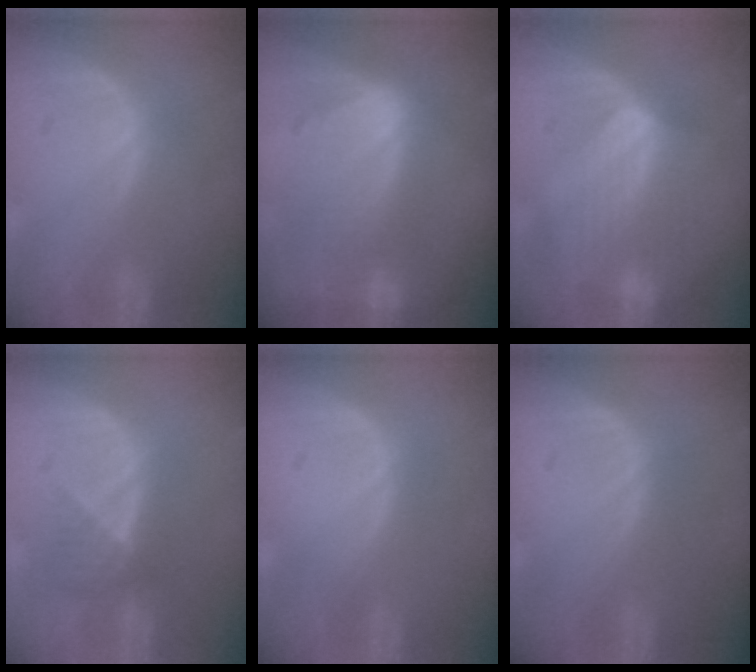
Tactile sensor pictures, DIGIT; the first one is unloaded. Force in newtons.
{"total": 9.2, "press": 8.1, "slide": 4.4}
{"total": 7.4, "press": 6.6, "slide": 3.2}
{"total": 3.1, "press": 2.9, "slide": 1.3}
{"total": 0.0}
{"total": 0.0}